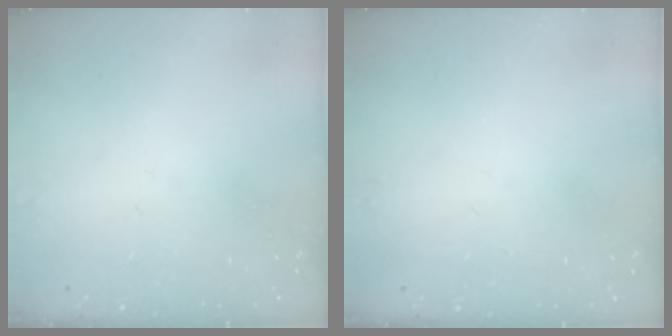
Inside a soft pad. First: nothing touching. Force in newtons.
{"total": 1.6, "press": 1.5, "slide": 0.2}